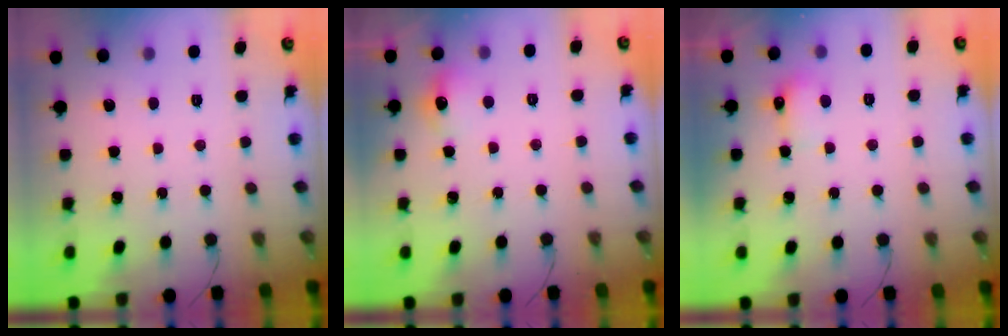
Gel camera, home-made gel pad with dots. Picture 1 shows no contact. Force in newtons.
{"total": 7.1, "press": 7.0, "slide": 1.4}
{"total": 5.4, "press": 5.3, "slide": 1.2}